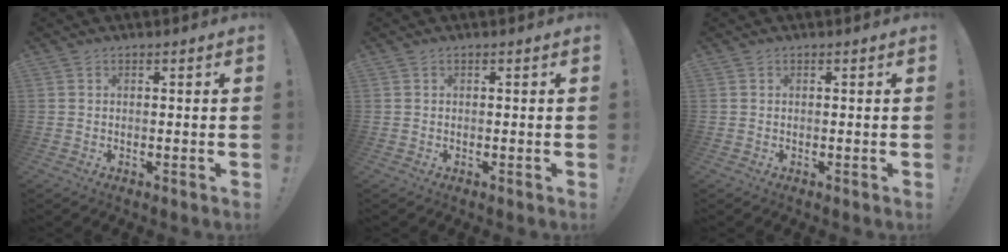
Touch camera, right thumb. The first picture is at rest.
{"total": 0.0}
{"total": 0.0}